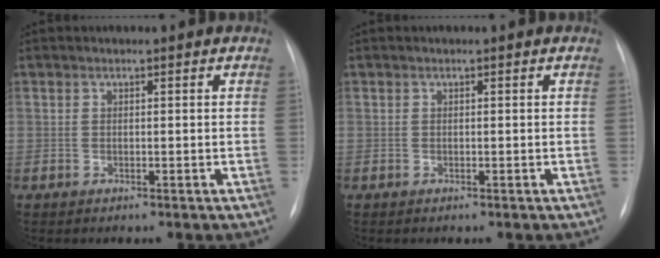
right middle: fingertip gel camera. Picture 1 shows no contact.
{"total": 0.0}